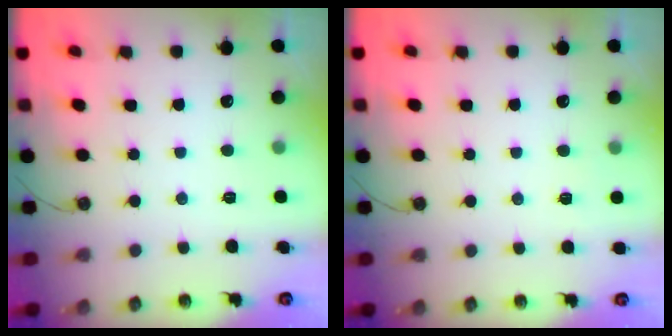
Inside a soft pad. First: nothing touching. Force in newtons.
{"total": 2.5, "press": 2.4, "slide": 0.8}